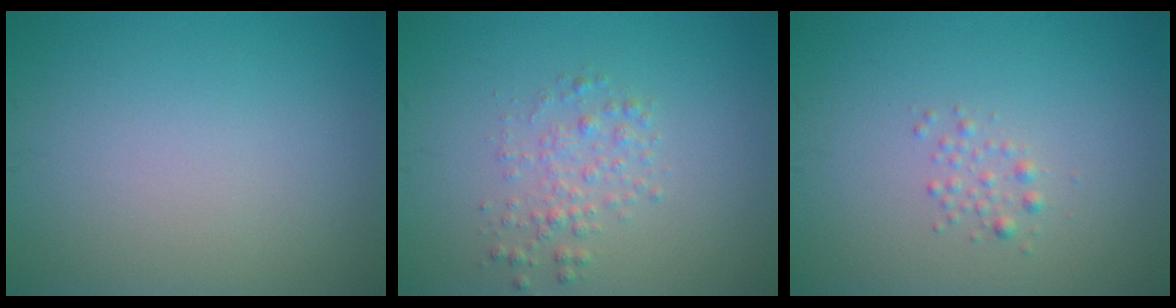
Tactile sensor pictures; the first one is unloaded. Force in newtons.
{"total": 1.9, "press": 1.9, "slide": 0.0}
{"total": 1.1, "press": 1.1, "slide": 0.0}